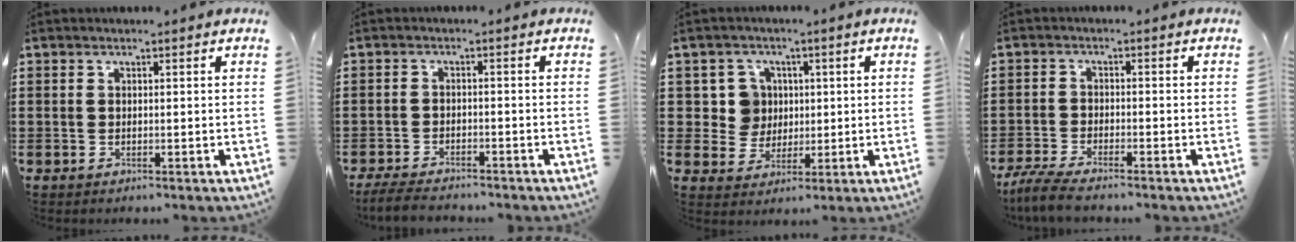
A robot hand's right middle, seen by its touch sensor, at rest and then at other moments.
{"total": 3.6, "force": [-3.4, 0.5, 0.9], "torque": [-0.024, -0.004, -0.071]}
{"total": 6.8, "force": [1.1, 6.5, 1.6], "torque": [-0.057, 0.013, 0.023]}
{"total": 4.2, "force": [-3.8, 0.1, 1.6], "torque": [-0.050, -0.014, -0.079]}